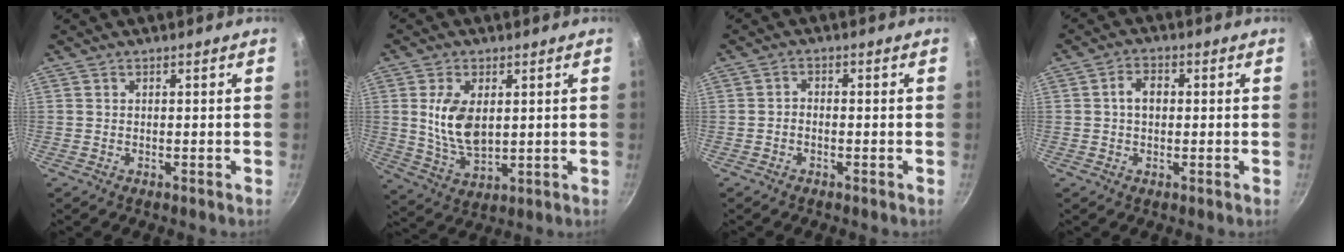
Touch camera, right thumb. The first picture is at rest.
{"total": 9.9, "force": [1.8, 5.6, 7.9], "torque": [-0.145, -0.019, 0.043]}
{"total": 1.6, "force": [-0.8, 1.0, 1.0], "torque": [-0.017, 0.012, -0.018]}
{"total": 4.2, "force": [0.3, 2.9, 3.0], "torque": [-0.038, 0.012, 0.000]}